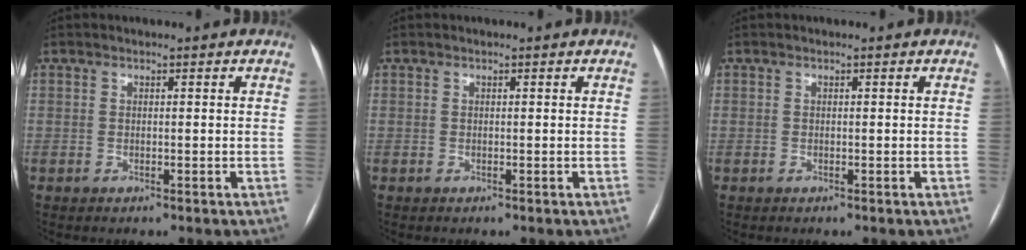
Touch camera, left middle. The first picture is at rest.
{"total": 0.0}
{"total": 0.0}